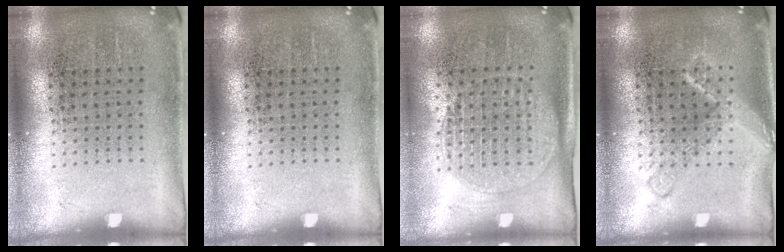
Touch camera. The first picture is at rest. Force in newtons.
{"total": 0.0}
{"total": 1.5, "press": 1.3, "slide": 0.8}
{"total": 2.3, "press": 2.3, "slide": 0.3}